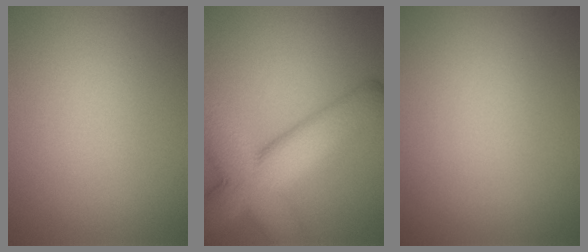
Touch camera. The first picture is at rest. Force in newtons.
{"total": 10.4, "press": 10.4, "slide": 0.7}
{"total": 0.0}